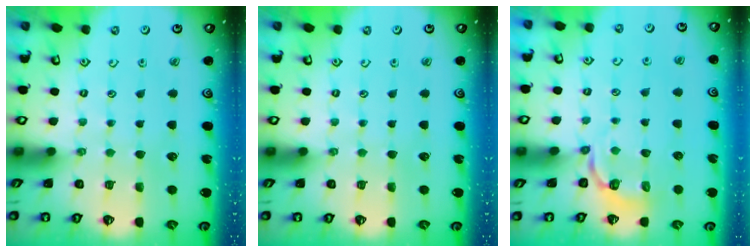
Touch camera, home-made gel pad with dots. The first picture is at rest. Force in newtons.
{"total": 0.0}
{"total": 3.8, "press": 2.8, "slide": 2.5}